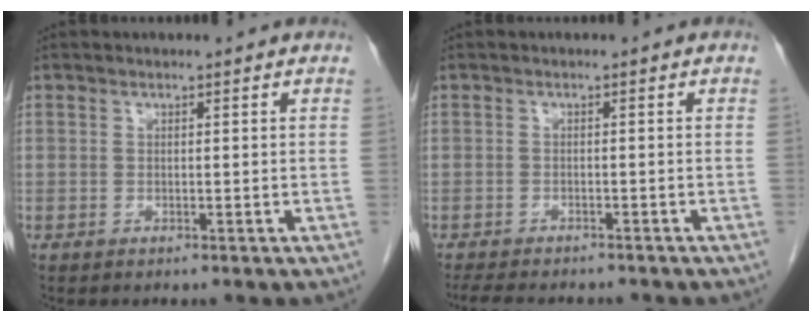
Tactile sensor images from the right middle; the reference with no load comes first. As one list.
[{"total": 8.5, "force": [-7.5, 1.9, 3.5], "torque": [-0.054, -0.008, -0.105]}]